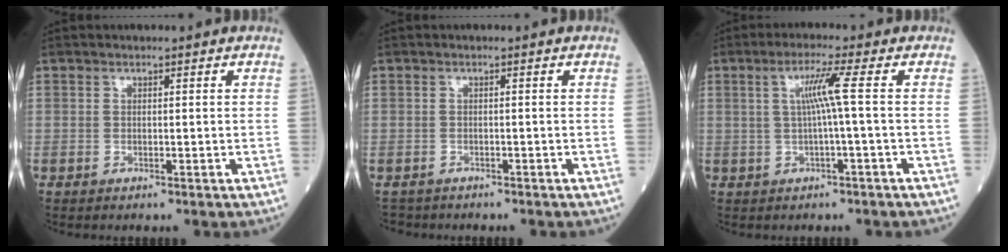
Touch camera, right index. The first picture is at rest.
{"total": 2.5, "force": [-2.1, 1.3, -0.5], "torque": [-0.005, 0.001, -0.040]}
{"total": 4.5, "force": [0.4, -1.3, 4.3], "torque": [-0.084, 0.006, 0.009]}